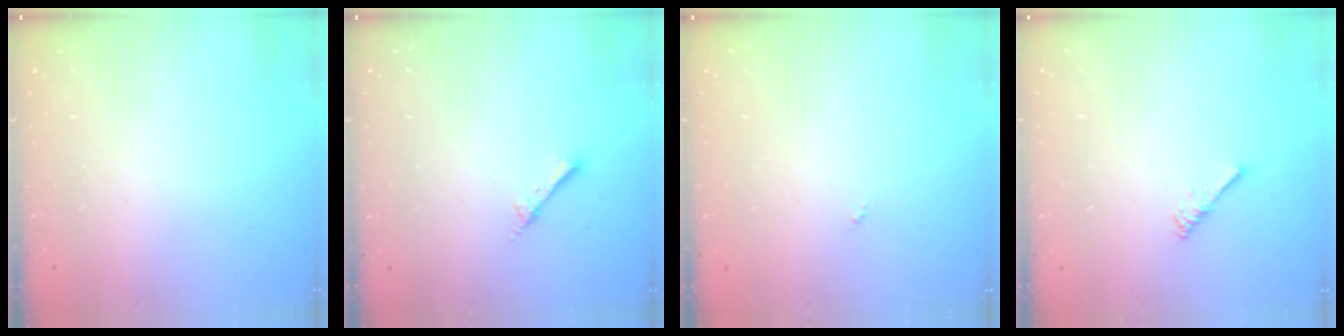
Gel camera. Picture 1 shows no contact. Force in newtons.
{"total": 2.4, "press": 2.4, "slide": 0.2}
{"total": 0.0}
{"total": 2.7, "press": 2.6, "slide": 0.5}